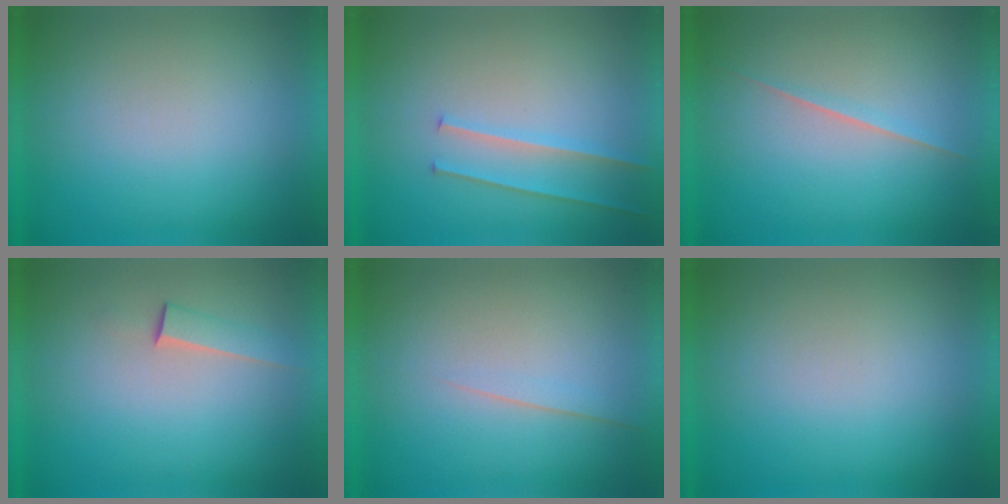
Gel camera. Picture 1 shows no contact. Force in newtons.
{"total": 2.2}
{"total": 1.7}
{"total": 1.5}
{"total": 1.6}
{"total": 1.0}